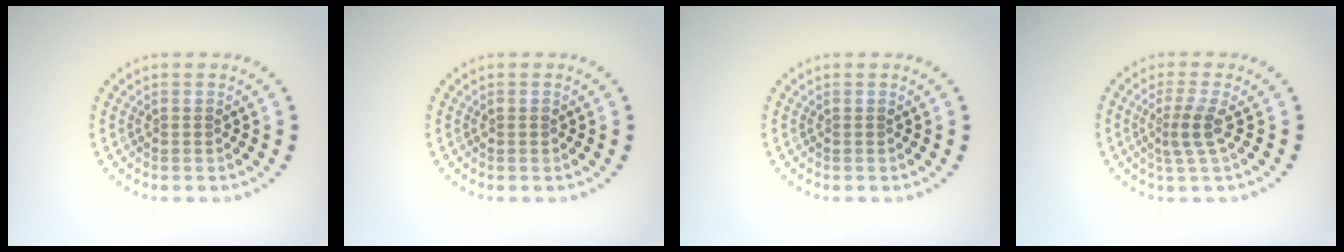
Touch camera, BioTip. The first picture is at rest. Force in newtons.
{"total": 0.6, "press": 0.6, "slide": 0.2}
{"total": 0.0}
{"total": 2.4, "press": 1.7, "slide": 1.7}